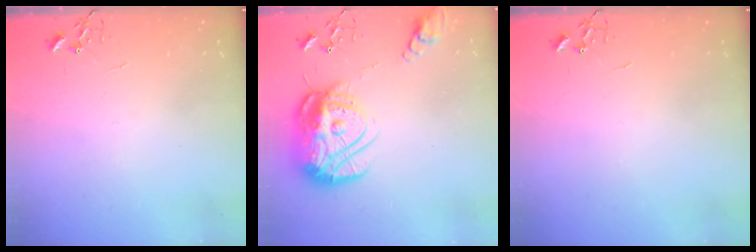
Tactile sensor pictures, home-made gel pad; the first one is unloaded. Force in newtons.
{"total": 18.8, "press": 18.8, "slide": 1.8}
{"total": 0.0}